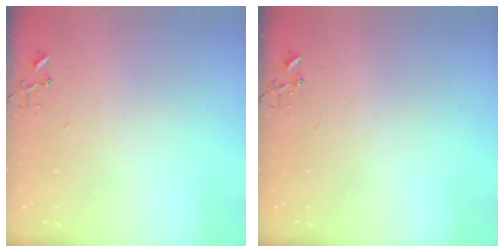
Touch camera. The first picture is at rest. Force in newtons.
{"total": 0.0}